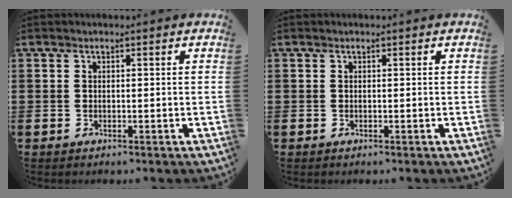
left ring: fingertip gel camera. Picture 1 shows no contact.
{"total": 0.0}